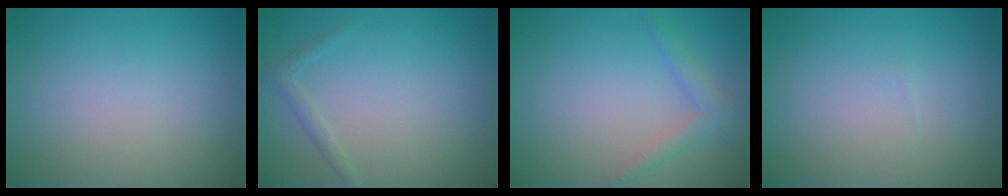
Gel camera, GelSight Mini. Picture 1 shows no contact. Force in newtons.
{"total": 1.0, "press": 1.0, "slide": 0.0}
{"total": 1.9, "press": 1.9, "slide": 0.2}
{"total": 0.0}